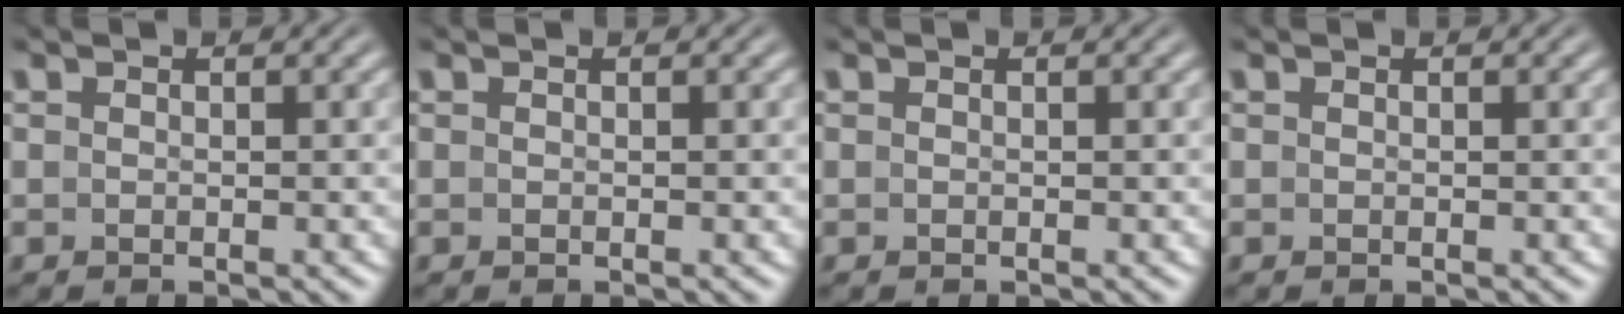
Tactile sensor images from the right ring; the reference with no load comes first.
{"total": 0.0}
{"total": 0.0}
{"total": 0.0}